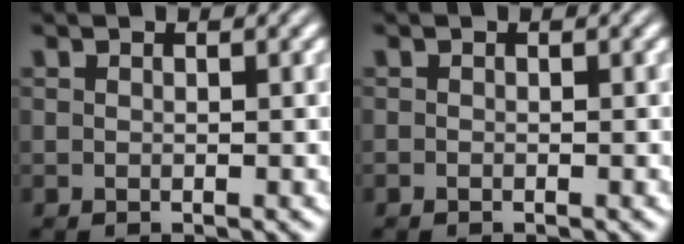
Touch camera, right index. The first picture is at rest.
{"total": 0.8, "force": [-0.4, -0.6, -0.1], "torque": [0.006, -0.003, -0.005]}